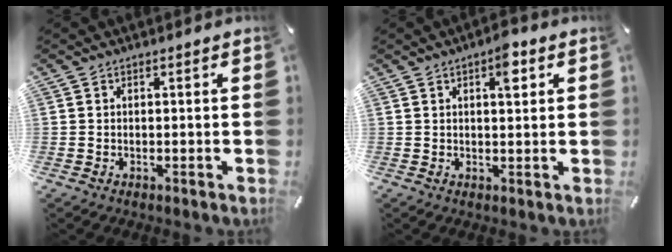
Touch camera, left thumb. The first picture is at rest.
{"total": 5.0, "force": [2.2, 2.0, 4.0], "torque": [-0.053, -0.005, 0.029]}